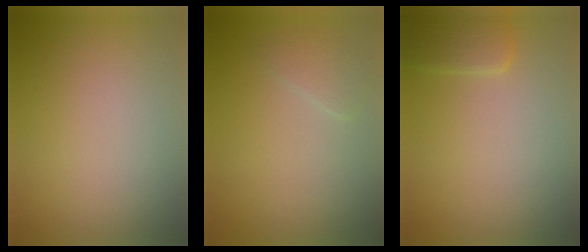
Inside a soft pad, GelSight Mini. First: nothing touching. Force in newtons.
{"total": 1.3, "press": 1.3, "slide": 0.1}
{"total": 1.9, "press": 1.9, "slide": 0.2}